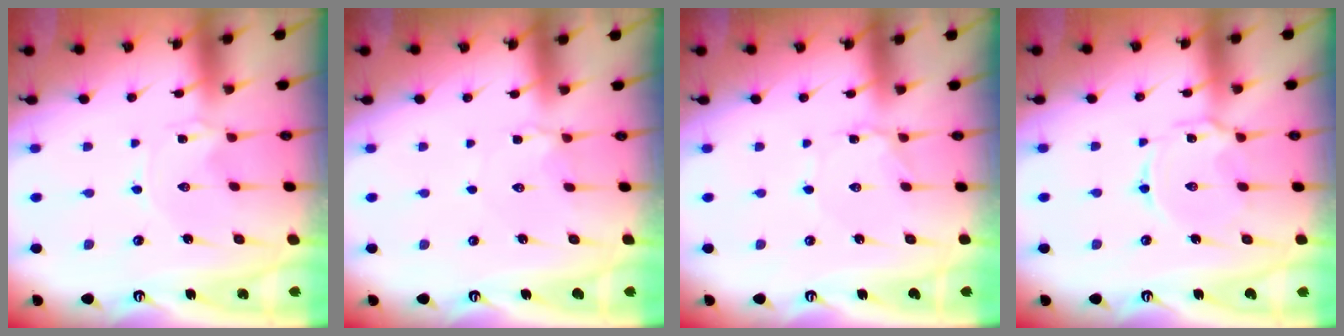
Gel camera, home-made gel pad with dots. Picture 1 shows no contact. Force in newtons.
{"total": 3.6, "press": 3.5, "slide": 0.5}
{"total": 2.3, "press": 2.3, "slide": 0.3}
{"total": 4.1, "press": 4.1, "slide": 0.4}